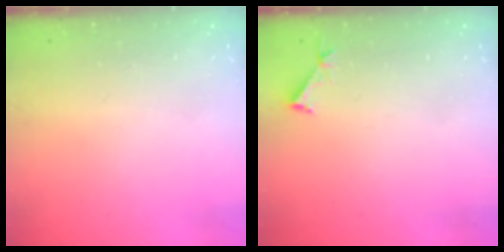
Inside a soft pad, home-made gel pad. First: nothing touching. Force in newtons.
{"total": 3.1, "press": 3.1, "slide": 0.3}